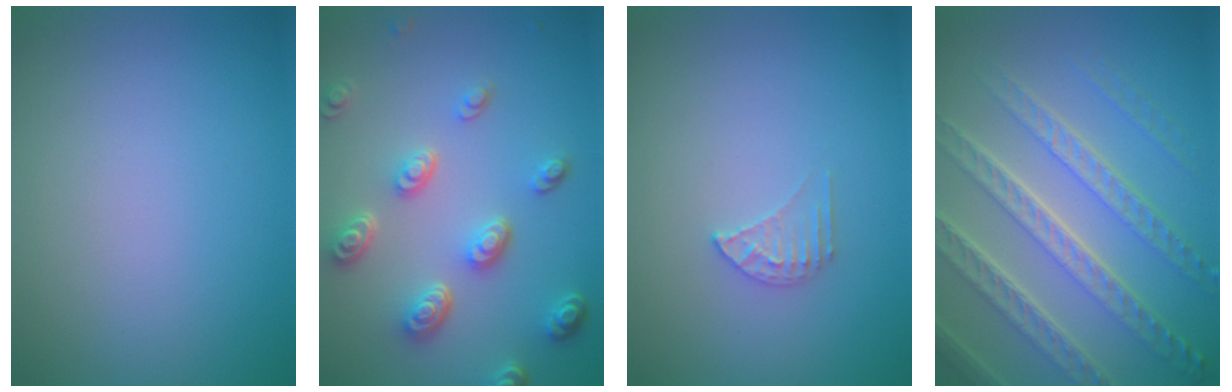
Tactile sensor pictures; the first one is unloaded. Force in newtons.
{"total": 4.8, "press": 3.6, "slide": 3.1}
{"total": 1.5, "press": 1.5, "slide": 0.2}
{"total": 7.3, "press": 5.3, "slide": 5.1}